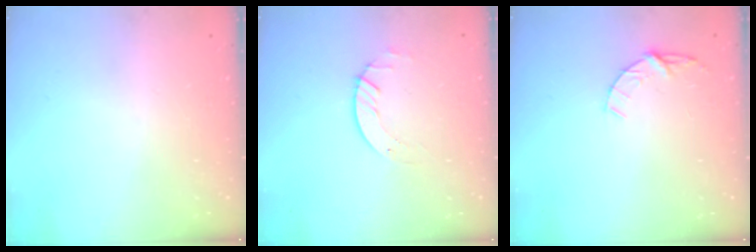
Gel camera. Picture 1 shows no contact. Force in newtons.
{"total": 2.7, "press": 2.7, "slide": 0.3}
{"total": 4.5, "press": 4.5, "slide": 0.5}